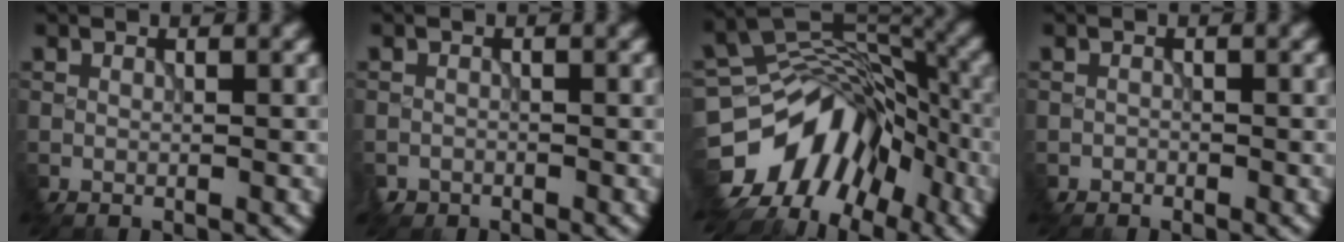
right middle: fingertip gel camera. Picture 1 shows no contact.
{"total": 1.3, "force": [-0.9, 0.3, -0.9], "torque": [0.017, -0.003, -0.020]}
{"total": 12.6, "force": [-7.1, 7.9, 6.7], "torque": [-0.113, 0.000, -0.128]}
{"total": 0.9, "force": [-0.7, 0.3, -0.5], "torque": [0.011, -0.002, -0.015]}